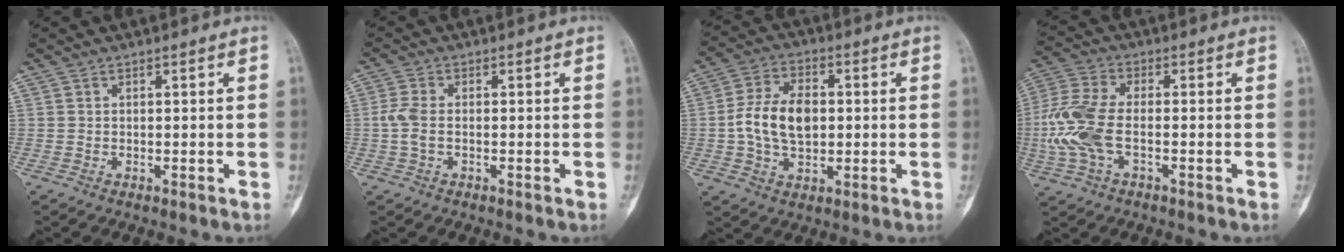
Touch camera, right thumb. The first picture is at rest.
{"total": 3.8, "force": [-0.3, 2.2, 3.1], "torque": [-0.082, 0.006, -0.011]}
{"total": 11.3, "force": [-0.1, 7.2, 8.7], "torque": [-0.152, 0.014, -0.003]}
{"total": 11.5, "force": [-1.8, 5.9, 9.7], "torque": [-0.235, 0.018, -0.037]}